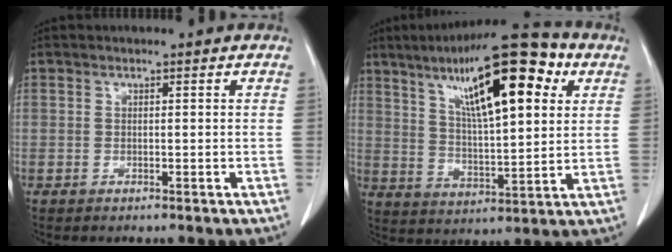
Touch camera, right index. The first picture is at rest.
{"total": 19.2, "force": [8.9, 4.3, 16.5], "torque": [-0.265, 0.029, 0.146]}